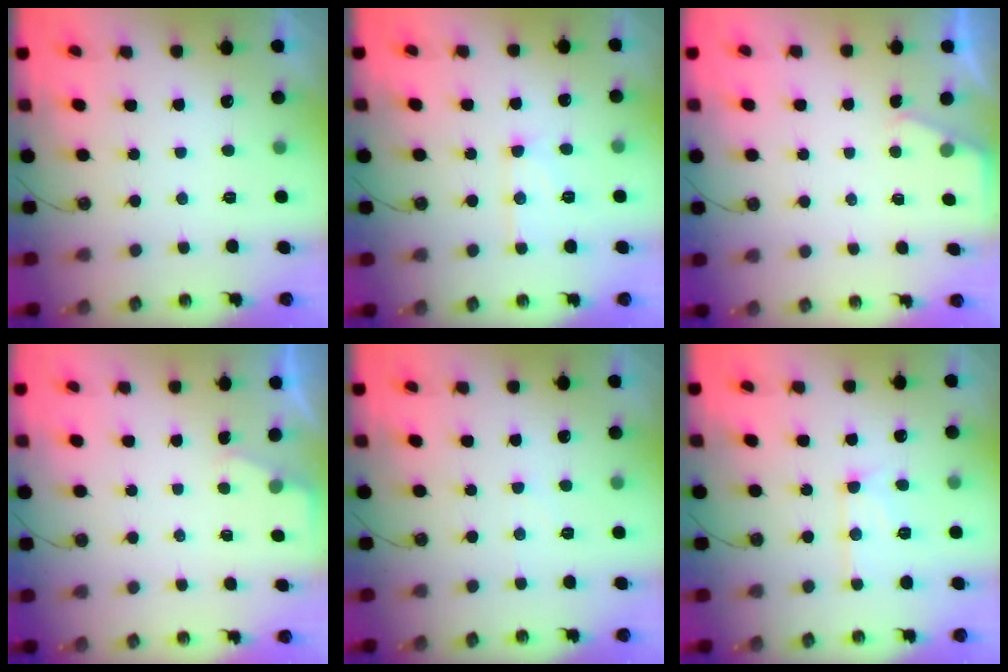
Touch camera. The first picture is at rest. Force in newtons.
{"total": 8.9, "press": 8.9, "slide": 0.8}
{"total": 2.0, "press": 2.0, "slide": 0.3}
{"total": 1.8, "press": 1.8, "slide": 0.3}
{"total": 2.4, "press": 2.4, "slide": 0.5}
{"total": 10.9, "press": 10.9, "slide": 1.0}